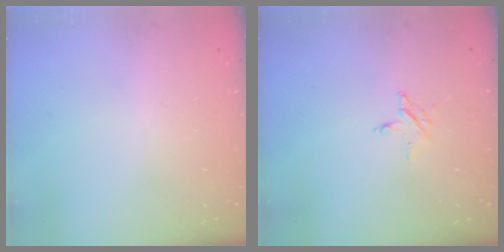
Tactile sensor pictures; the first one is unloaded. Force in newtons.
{"total": 3.1, "press": 3.1, "slide": 0.3}